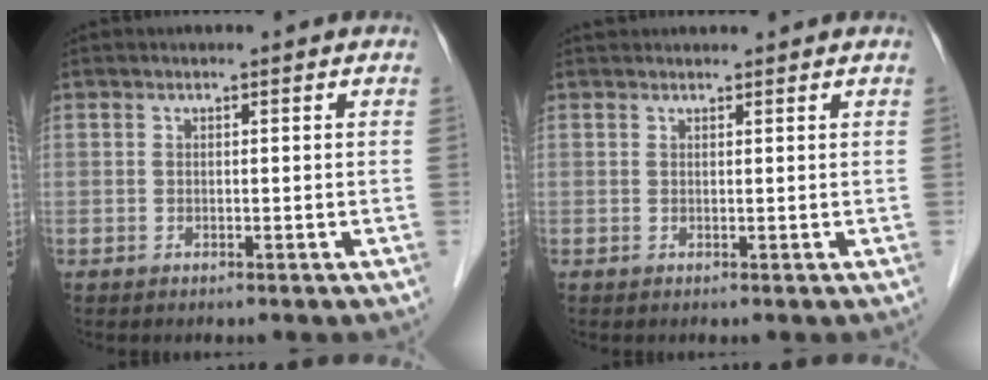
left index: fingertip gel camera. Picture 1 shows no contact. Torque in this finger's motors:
{"motor_torque": [0.04, -0.04, -0.02, -0.01]}